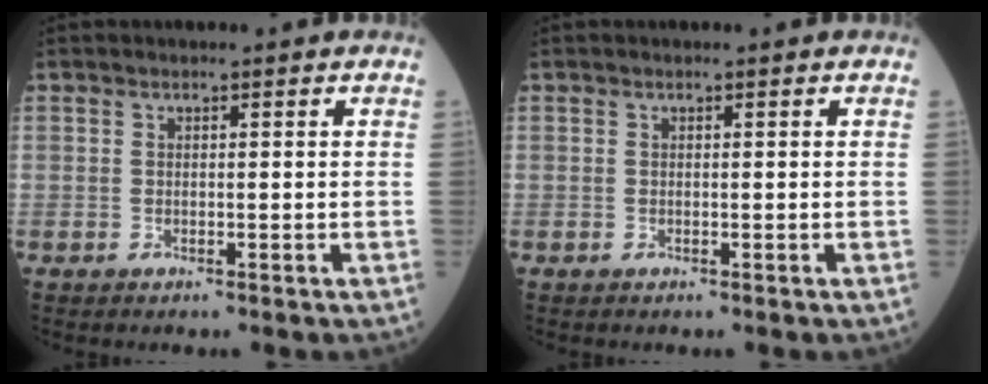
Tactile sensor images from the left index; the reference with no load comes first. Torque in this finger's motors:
{"motor_torque": [0.00, 0.00, 0.00, 0.00]}